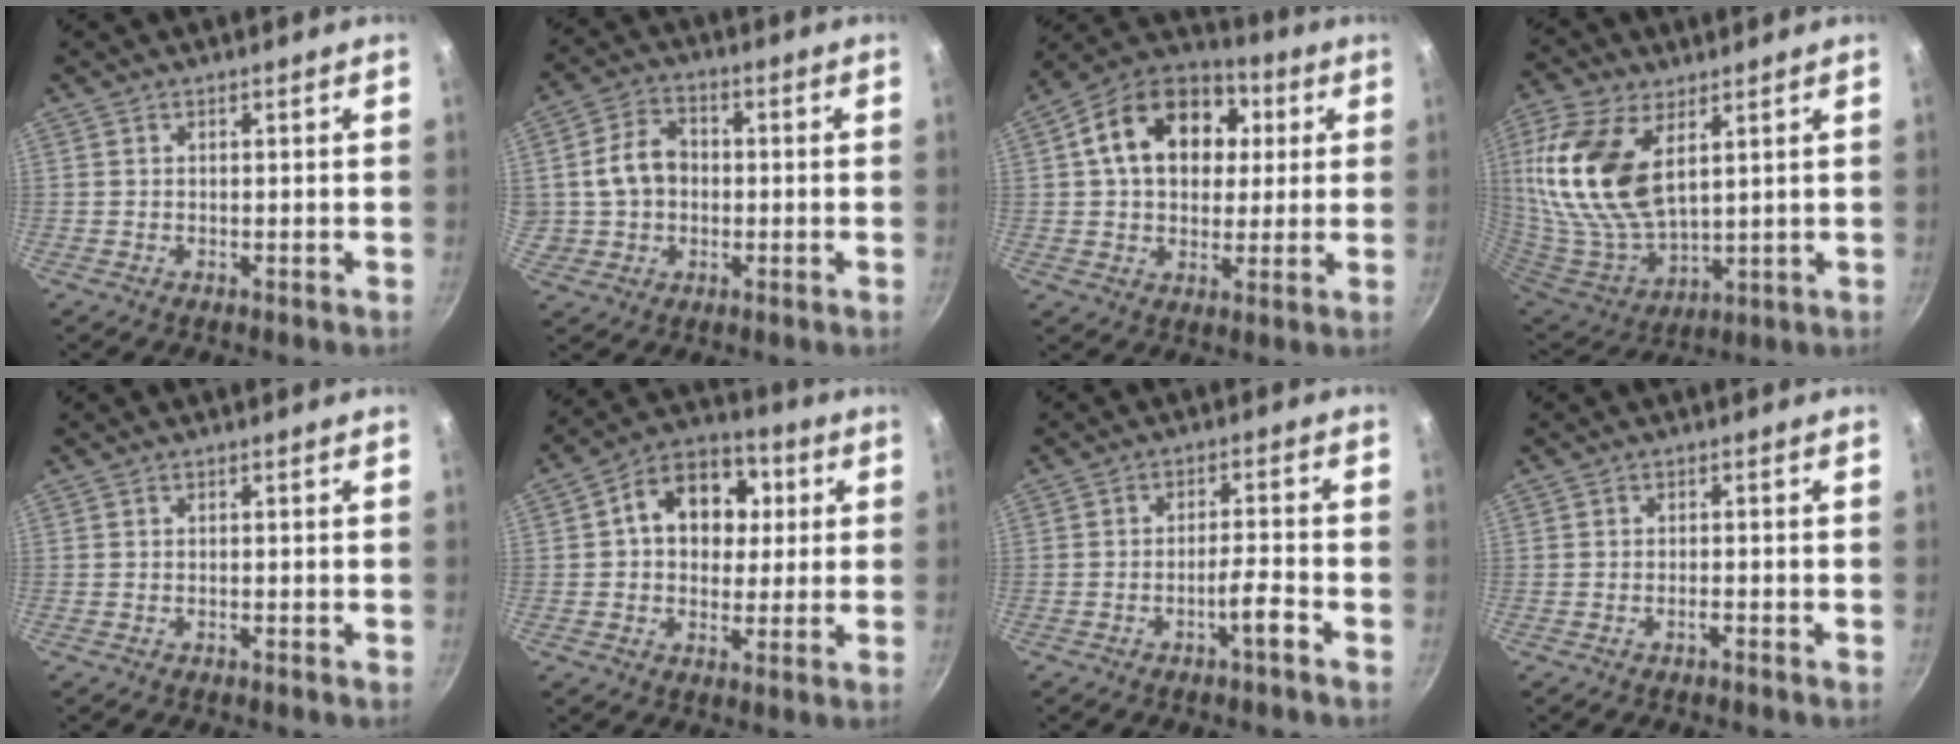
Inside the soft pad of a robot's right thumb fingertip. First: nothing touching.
{"total": 9.1, "force": [0.3, 7.3, 5.4], "torque": [-0.073, 0.019, 0.002]}
{"total": 18.8, "force": [4.2, 13.6, 12.2], "torque": [-0.182, 0.023, 0.055]}
{"total": 19.8, "force": [6.4, 10.8, 15.3], "torque": [-0.311, -0.027, 0.134]}
{"total": 0.0}
{"total": 14.1, "force": [2.6, 10.6, 8.9], "torque": [-0.097, 0.019, 0.025]}
{"total": 4.5, "force": [-2.6, 0.1, 3.7], "torque": [-0.069, 0.022, -0.044]}
{"total": 1.2, "force": [-0.9, 0.2, 0.8], "torque": [-0.015, 0.010, -0.017]}